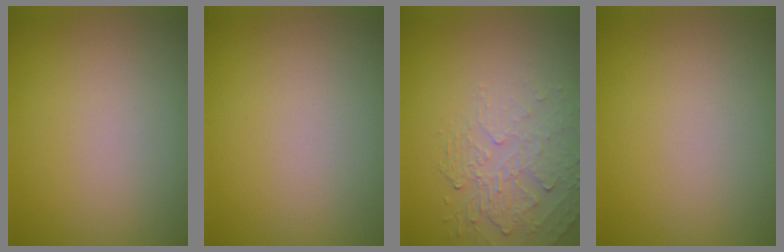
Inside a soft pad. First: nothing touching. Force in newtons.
{"total": 0.0}
{"total": 2.2, "press": 1.4, "slide": 1.7}
{"total": 0.0}